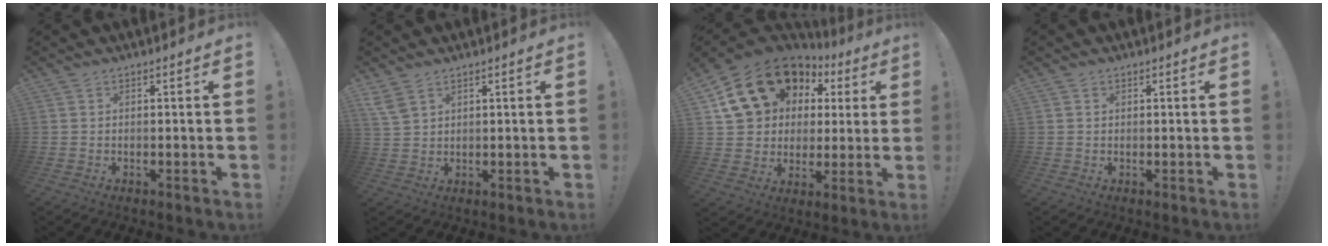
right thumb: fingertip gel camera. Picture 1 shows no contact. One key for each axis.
{"total": 4.3, "fx": 2.7, "fy": 2.2, "fz": 2.6, "tx": -0.067, "ty": -0.007, "tz": 0.056}
{"total": 18.8, "fx": 9.7, "fy": 13.6, "fz": 8.7, "tx": -0.140, "ty": -0.046, "tz": 0.198}
{"total": 0.7, "fx": 0.3, "fy": 0.6, "fz": 0.0, "tx": 0.007, "ty": -0.001, "tz": 0.005}